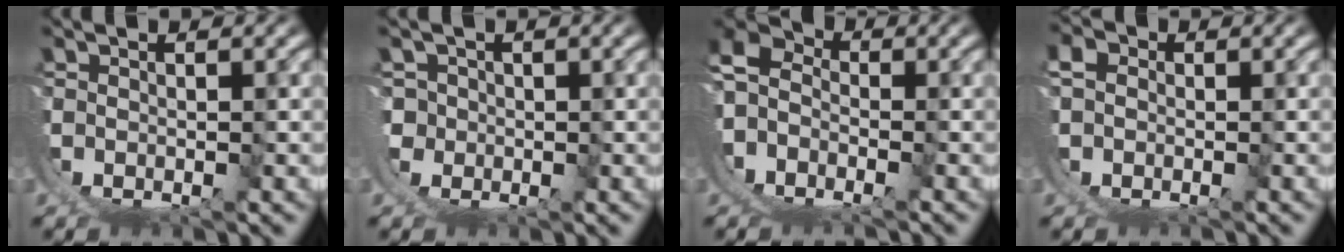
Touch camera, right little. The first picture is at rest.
{"total": 7.0, "force": [-0.6, 6.7, 2.0], "torque": [-0.068, -0.022, -0.013]}
{"total": 11.1, "force": [0.6, 9.7, 5.3], "torque": [-0.114, -0.001, -0.011]}
{"total": 3.3, "force": [-0.4, 3.1, 0.8], "torque": [-0.024, -0.001, -0.019]}